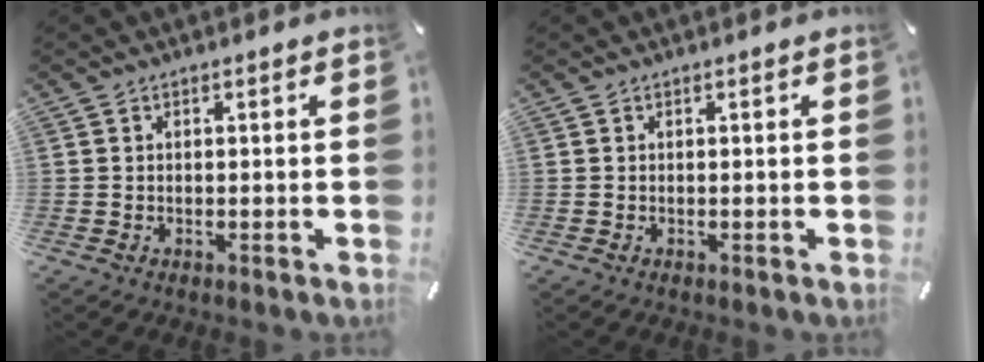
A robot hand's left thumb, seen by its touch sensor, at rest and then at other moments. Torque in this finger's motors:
{"motor_torque": [-0.16, -0.12, -0.05, 0.09, -0.02]}